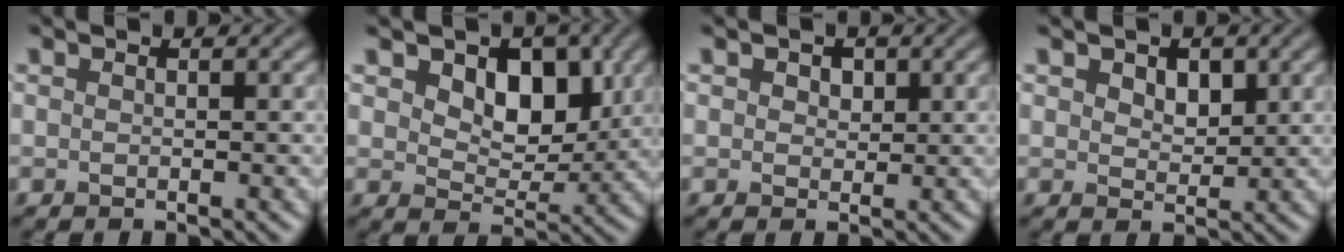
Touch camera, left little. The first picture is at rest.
{"total": 5.6, "force": [2.0, 3.6, 3.8], "torque": [-0.062, -0.014, 0.017]}
{"total": 2.0, "force": [0.8, 1.5, 1.1], "torque": [-0.021, 0.004, 0.004]}
{"total": 2.2, "force": [0.8, 1.5, 1.5], "torque": [-0.032, -0.004, 0.008]}